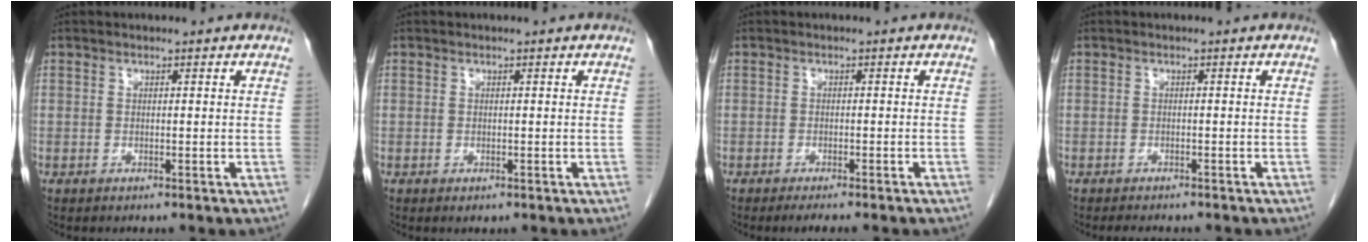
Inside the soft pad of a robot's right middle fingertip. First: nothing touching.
{"total": 0.6, "force": [-0.3, 0.3, 0.4], "torque": [-0.004, 0.000, -0.001]}
{"total": 4.8, "force": [-4.0, 0.2, 2.6], "torque": [-0.024, -0.007, -0.051]}
{"total": 4.1, "force": [-3.6, 1.0, 1.7], "torque": [-0.025, -0.007, -0.044]}